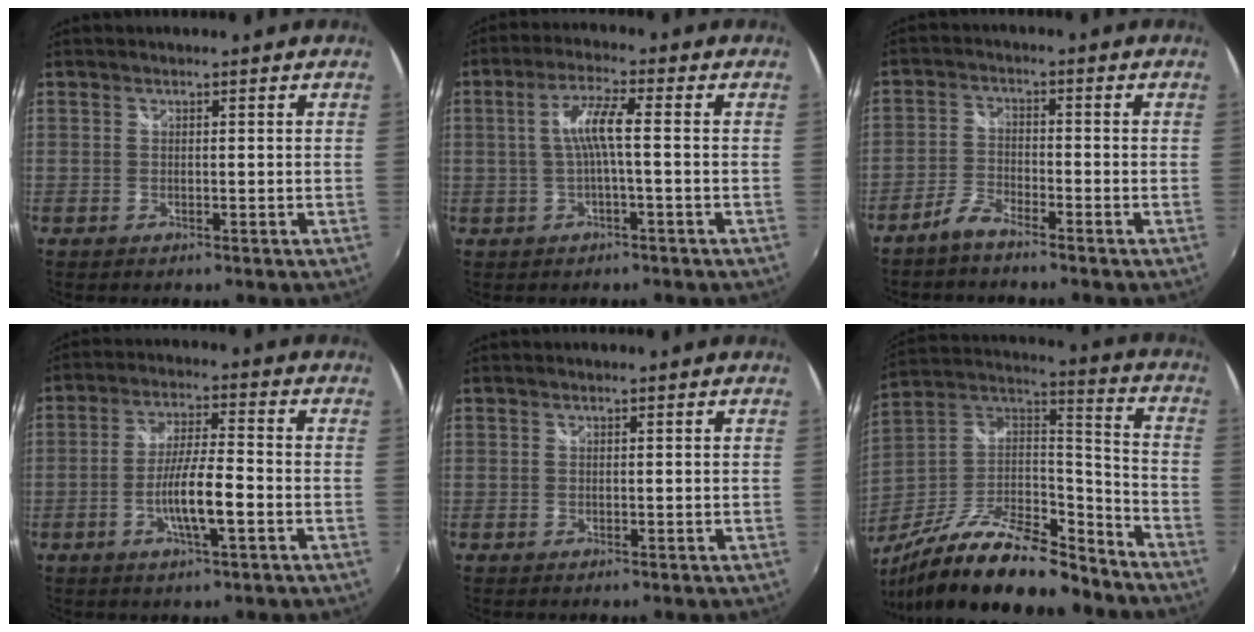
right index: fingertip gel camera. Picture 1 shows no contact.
{"total": 5.5, "force": [-0.5, 0.2, 5.4], "torque": [-0.111, 0.007, -0.006]}
{"total": 3.8, "force": [-3.3, 0.9, 1.7], "torque": [-0.051, 0.006, -0.070]}
{"total": 8.3, "force": [-3.0, 1.0, 7.7], "torque": [-0.146, -0.004, -0.054]}
{"total": 0.0}
{"total": 25.5, "force": [-18.9, 8.0, 15.2], "torque": [-0.280, -0.020, -0.314]}